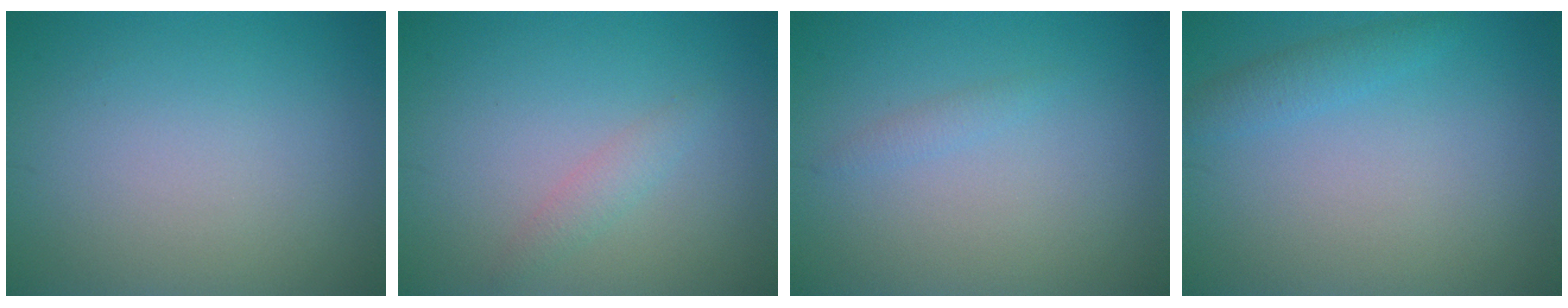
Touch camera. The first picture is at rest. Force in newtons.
{"total": 1.3, "press": 1.3, "slide": 0.1}
{"total": 0.8, "press": 0.8, "slide": 0.1}
{"total": 1.6, "press": 1.6, "slide": 0.1}